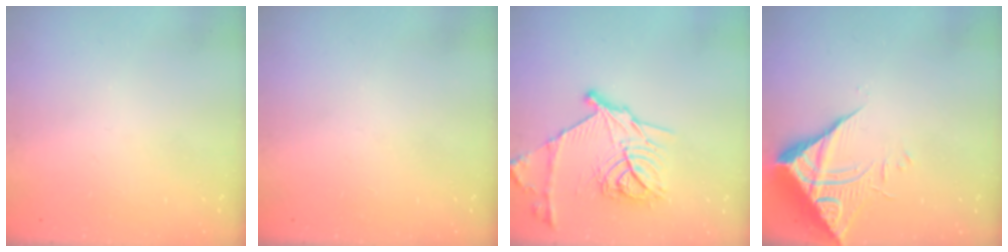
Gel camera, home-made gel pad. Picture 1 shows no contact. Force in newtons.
{"total": 0.0}
{"total": 18.8, "press": 18.8, "slide": 1.3}
{"total": 10.5, "press": 10.4, "slide": 1.0}